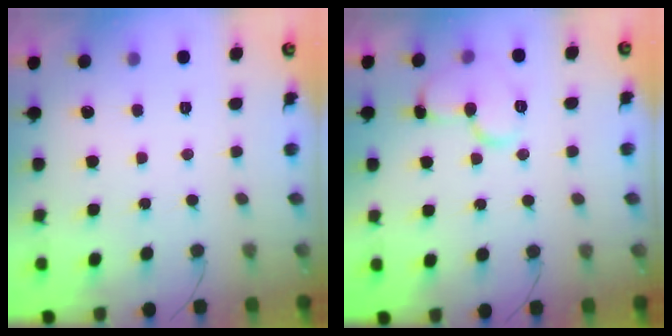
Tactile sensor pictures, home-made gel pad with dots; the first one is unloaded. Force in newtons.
{"total": 10.1, "press": 10.1, "slide": 1.1}